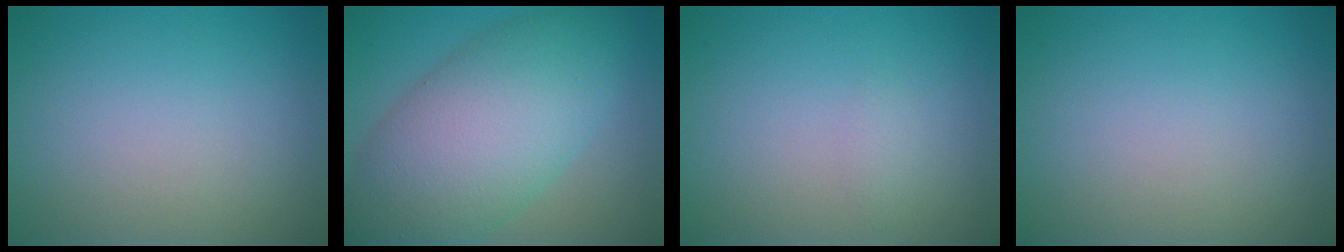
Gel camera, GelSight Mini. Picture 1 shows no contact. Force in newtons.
{"total": 10.7, "press": 10.7, "slide": 0.1}
{"total": 0.8, "press": 0.7, "slide": 0.1}
{"total": 0.0}